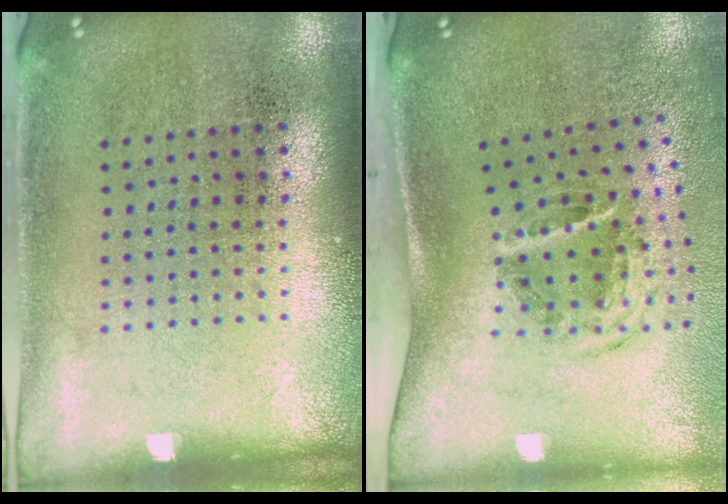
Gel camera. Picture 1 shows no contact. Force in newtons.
{"total": 2.1, "press": 1.2, "slide": 1.7}